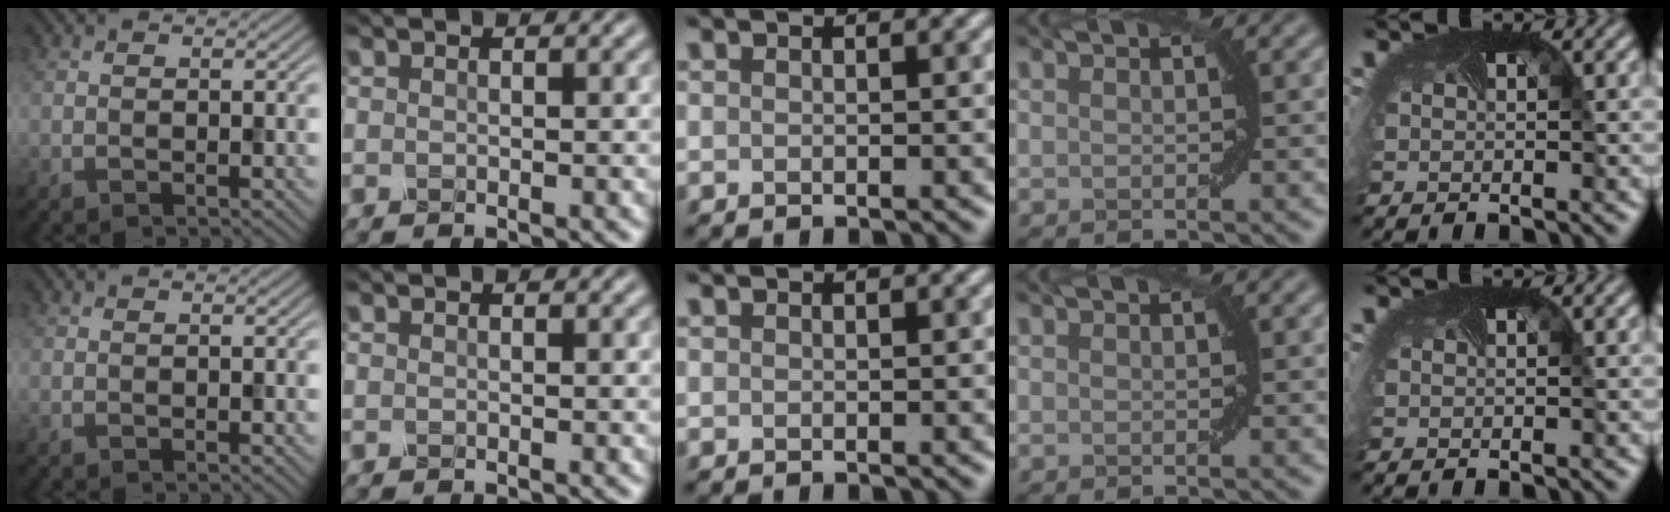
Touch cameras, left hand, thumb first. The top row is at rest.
{}